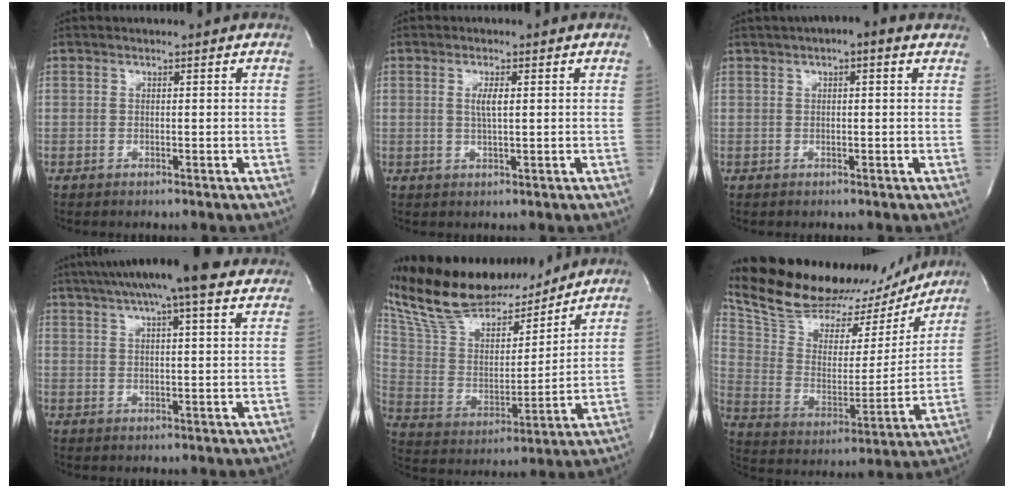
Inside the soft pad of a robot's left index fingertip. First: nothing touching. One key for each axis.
{"total": 2.3, "fx": 0.4, "fy": 0.3, "fz": 2.3, "tx": -0.047, "ty": -0.002, "tz": 0.007}
{"total": 4.7, "fx": 2.9, "fy": 1.3, "fz": 3.5, "tx": -0.053, "ty": 0.031, "tz": 0.036}
{"total": 17.6, "fx": 13.8, "fy": 2.3, "fz": 10.6, "tx": -0.180, "ty": 0.045, "tz": 0.189}
{"total": 23.4, "fx": 20.1, "fy": 6.4, "fz": 10.0, "tx": -0.201, "ty": 0.017, "tz": 0.351}
{"total": 26.2, "fx": 23.4, "fy": 8.5, "fz": 8.3, "tx": -0.167, "ty": 0.002, "tz": 0.355}